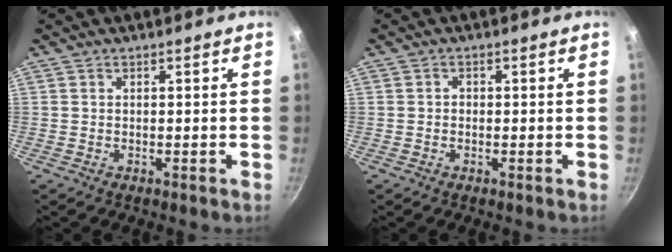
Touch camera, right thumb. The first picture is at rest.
{"total": 1.0, "force": [-0.1, 0.9, 0.5], "torque": [-0.007, 0.005, -0.003]}